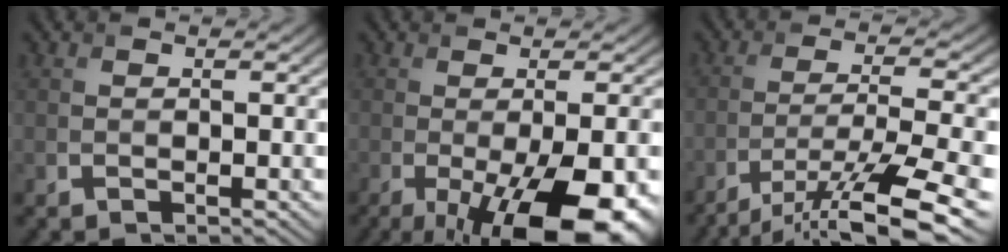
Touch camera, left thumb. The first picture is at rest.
{"total": 13.8, "force": [-5.6, 4.8, 11.7], "torque": [-0.159, -0.032, -0.061]}
{"total": 13.1, "force": [-9.4, 2.4, 8.7], "torque": [-0.159, -0.015, -0.139]}